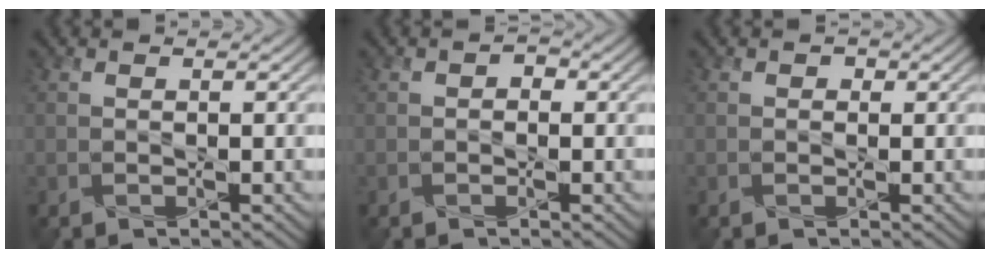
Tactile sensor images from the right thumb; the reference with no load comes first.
{"total": 0.9, "force": [-0.2, 0.8, 0.5], "torque": [-0.007, -0.002, -0.008]}
{"total": 0.6, "force": [0.1, 0.6, 0.2], "torque": [-0.001, -0.005, -0.004]}